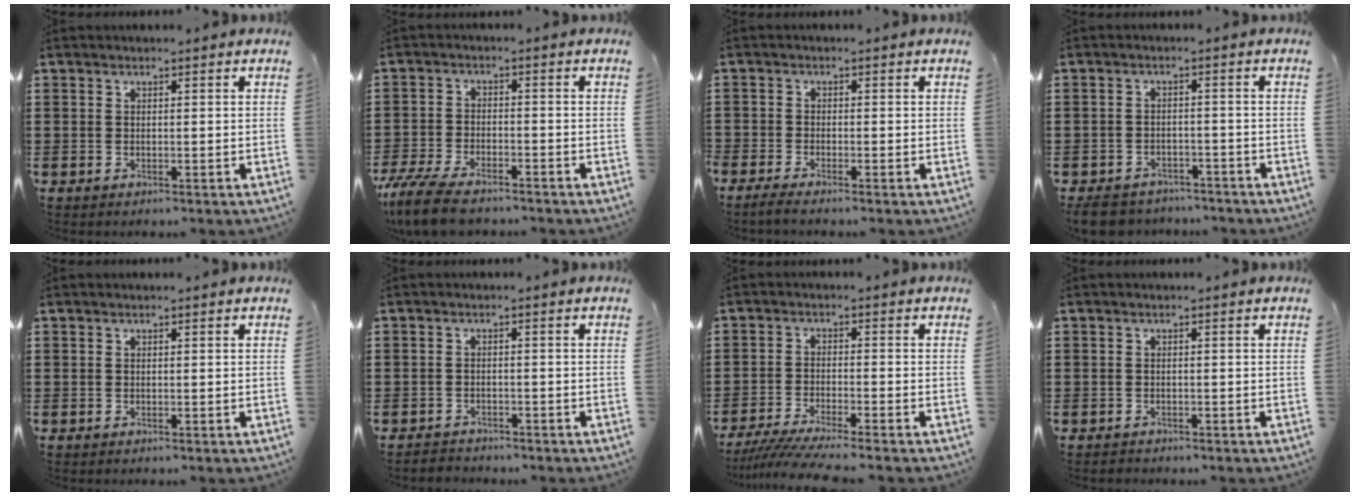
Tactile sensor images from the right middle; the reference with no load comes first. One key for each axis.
{"total": 6.3, "fx": -5.3, "fy": 1.6, "fz": 3.1, "tx": -0.080, "ty": -0.004, "tz": -0.108}
{"total": 1.3, "fx": -1.2, "fy": 0.1, "fz": 0.6, "tx": -0.018, "ty": 0.000, "tz": -0.025}
{"total": 3.7, "fx": -3.6, "fy": 0.9, "fz": 0.2, "tx": -0.014, "ty": 0.002, "tz": -0.078}
{"total": 0.0}
{"total": 1.8, "fx": -1.7, "fy": 0.5, "fz": -0.3, "tx": 0.000, "ty": 0.003, "tz": -0.040}
{"total": 4.8, "fx": -4.4, "fy": -0.2, "fz": 2.0, "tx": -0.046, "ty": -0.019, "tz": -0.088}
{"total": 0.7, "fx": -0.6, "fy": 0.4, "fz": -0.1, "tx": 0.001, "ty": 0.003, "tz": -0.016}